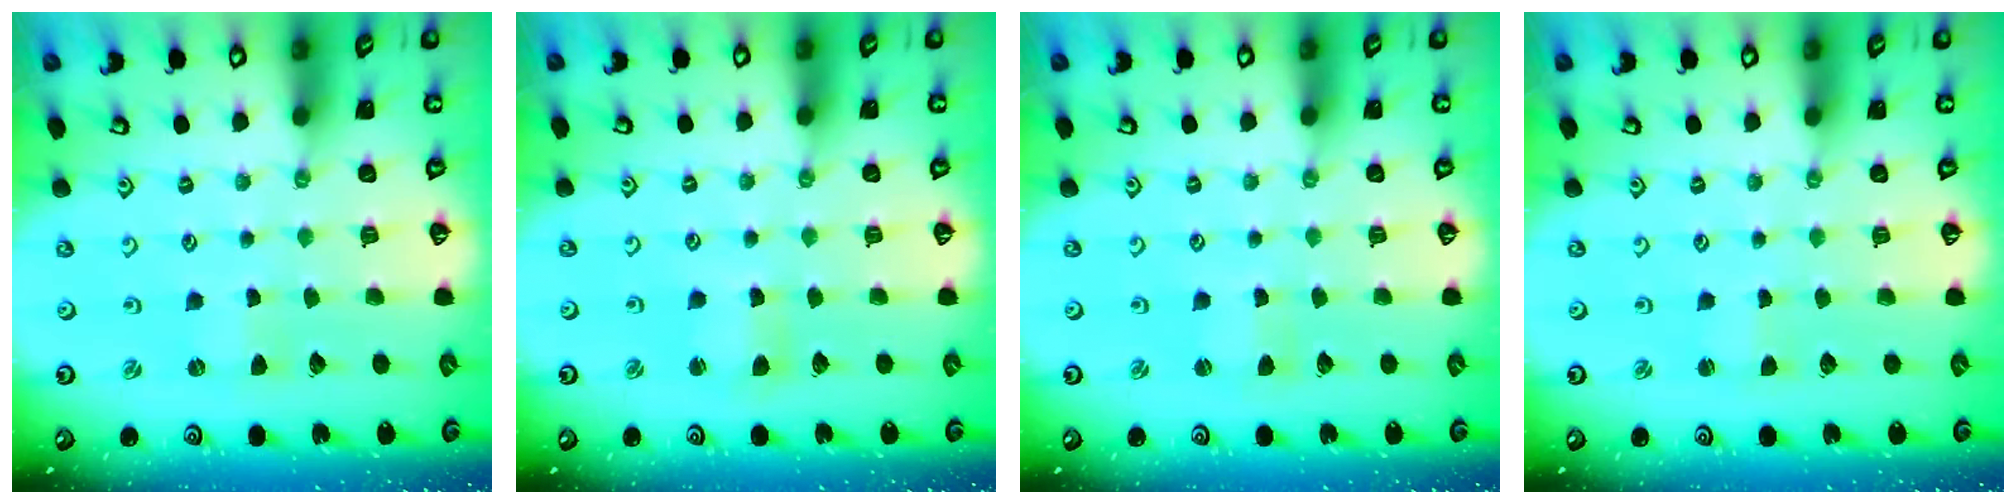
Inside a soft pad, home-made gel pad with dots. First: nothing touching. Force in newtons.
{"total": 2.7, "press": 2.7, "slide": 0.2}
{"total": 1.2, "press": 1.1, "slide": 0.3}
{"total": 0.6, "press": 0.6, "slide": 0.0}